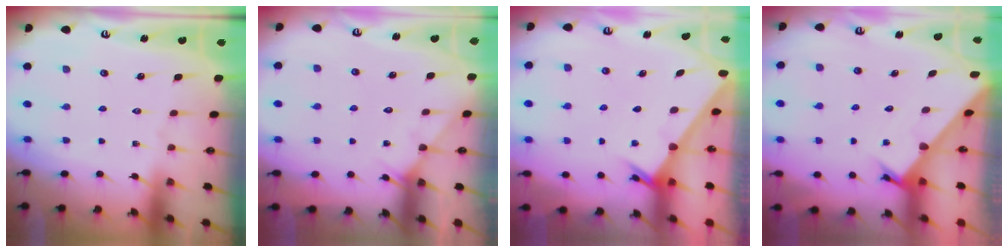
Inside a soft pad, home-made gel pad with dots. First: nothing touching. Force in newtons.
{"total": 5.3, "press": 5.3, "slide": 0.3}
{"total": 2.6, "press": 2.6, "slide": 0.2}
{"total": 2.2, "press": 2.2, "slide": 0.1}